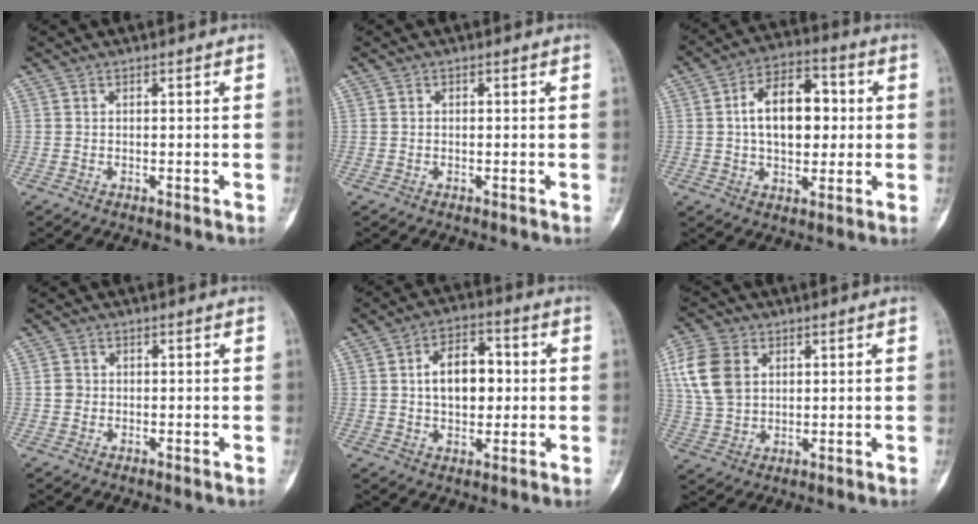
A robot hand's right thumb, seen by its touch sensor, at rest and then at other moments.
{"total": 0.0}
{"total": 13.9, "force": [1.4, 8.4, 10.9], "torque": [-0.143, 0.019, 0.018]}
{"total": 1.6, "force": [-0.1, 1.5, 0.5], "torque": [-0.002, 0.005, -0.003]}
{"total": 10.5, "force": [1.0, 6.5, 8.1], "torque": [-0.105, 0.013, 0.014]}
{"total": 10.9, "force": [3.1, 7.9, 6.8], "torque": [-0.134, 0.000, 0.062]}